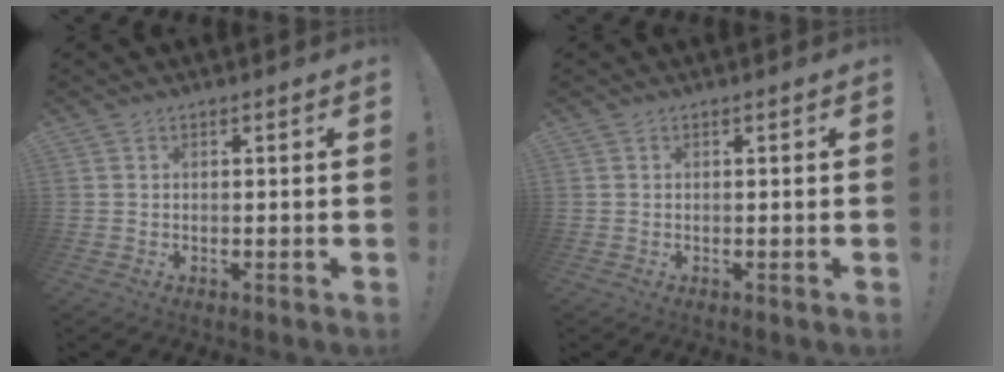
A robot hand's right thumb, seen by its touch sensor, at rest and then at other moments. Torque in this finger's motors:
{"motor_torque": [0.13, 0.00, -0.30, -0.03, 0.00]}